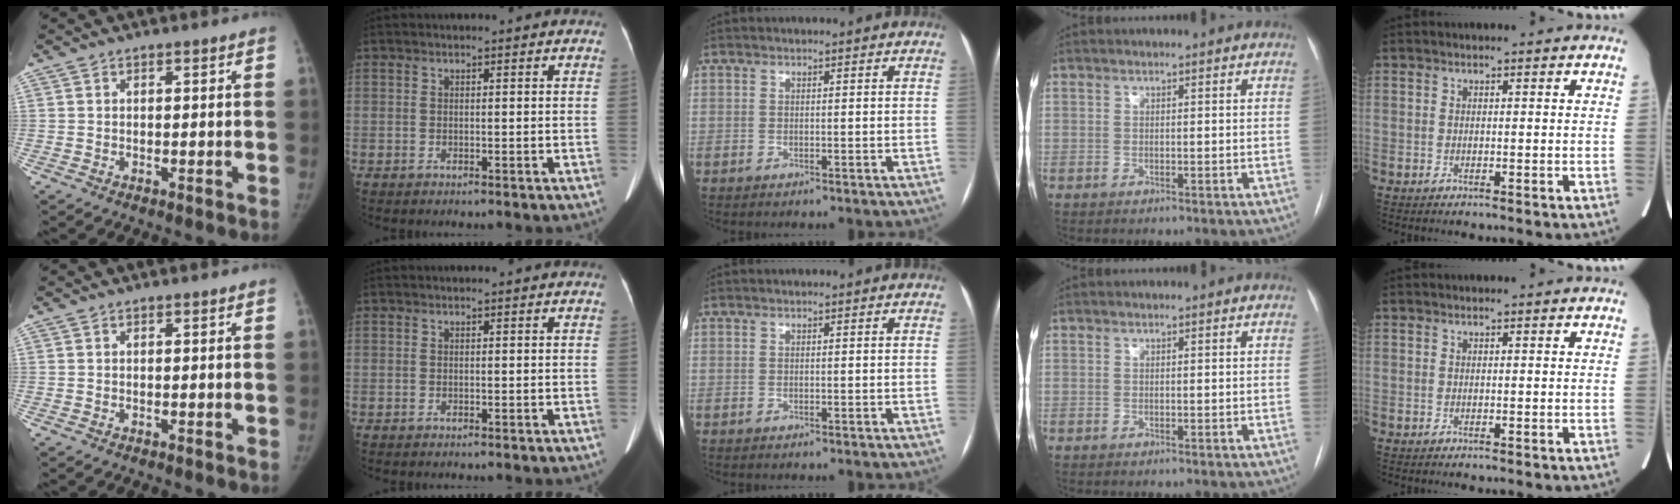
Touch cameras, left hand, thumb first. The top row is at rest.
{}